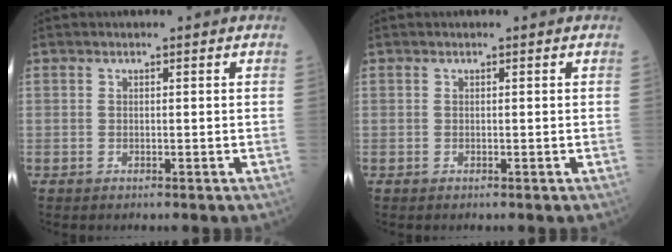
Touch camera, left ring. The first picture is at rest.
{"total": 0.0}